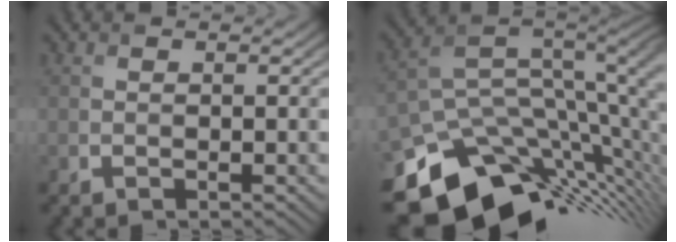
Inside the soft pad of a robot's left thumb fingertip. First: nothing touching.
{"total": 13.9, "force": [-4.9, 7.9, 10.3], "torque": [-0.191, -0.023, -0.065]}